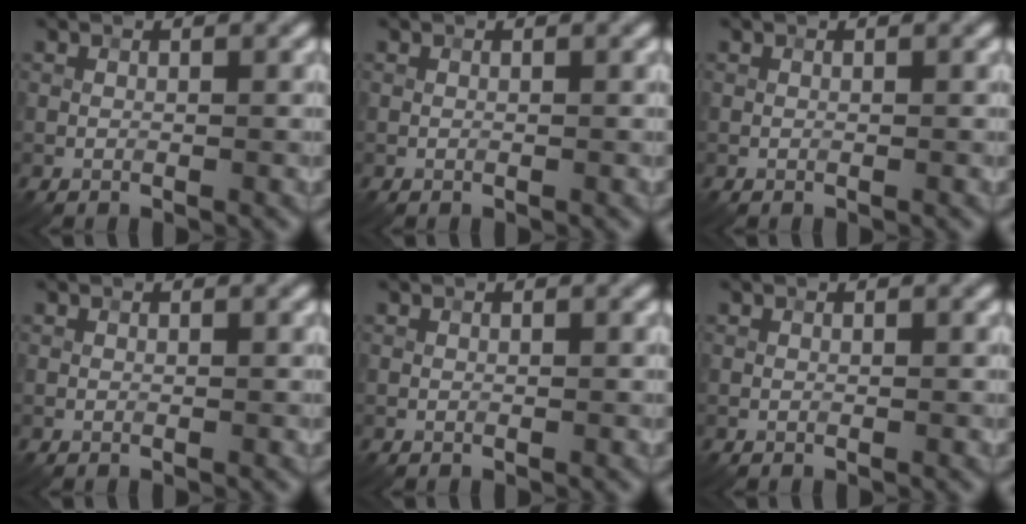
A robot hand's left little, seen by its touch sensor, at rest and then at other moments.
{"total": 0.0}
{"total": 0.0}
{"total": 0.0}
{"total": 0.0}
{"total": 0.0}